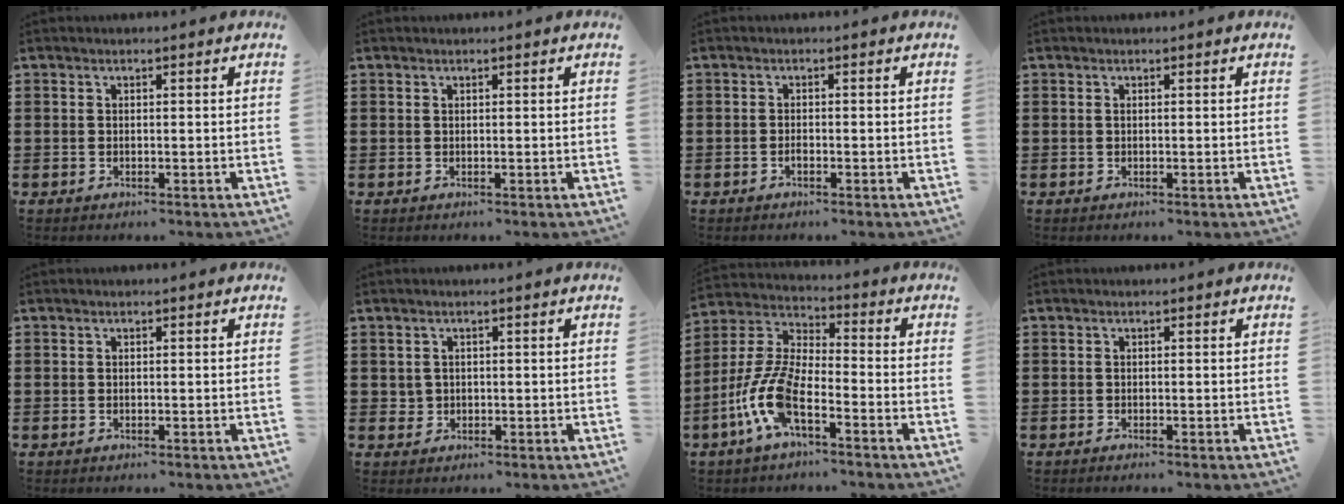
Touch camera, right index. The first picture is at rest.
{"total": 0.0}
{"total": 0.9, "force": [-0.6, 0.1, 0.7], "torque": [-0.017, -0.010, -0.008]}
{"total": 0.0}
{"total": 0.0}
{"total": 1.2, "force": [0.2, 1.1, 0.4], "torque": [-0.013, 0.004, 0.003]}
{"total": 10.2, "force": [-5.0, 3.3, 8.2], "torque": [-0.215, -0.021, -0.104]}
{"total": 0.5, "force": [-0.5, -0.1, 0.1], "torque": [-0.003, -0.003, -0.011]}